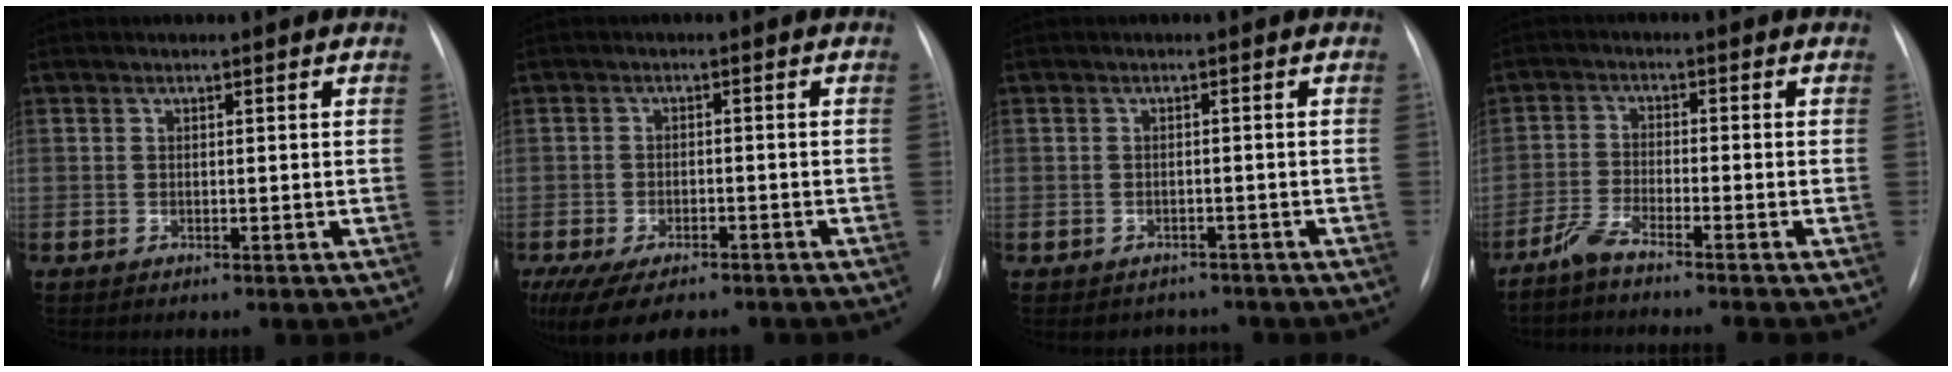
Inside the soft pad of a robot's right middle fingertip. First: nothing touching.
{"total": 11.6, "force": [-8.9, 4.4, 6.1], "torque": [-0.116, -0.007, -0.126]}
{"total": 2.5, "force": [-2.1, 1.4, -0.3], "torque": [-0.003, 0.011, -0.027]}
{"total": 4.3, "force": [-3.8, -0.7, 2.0], "torque": [-0.050, -0.015, -0.079]}